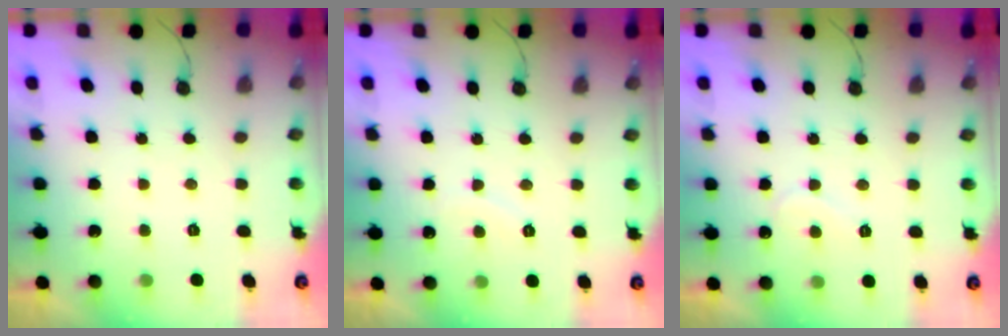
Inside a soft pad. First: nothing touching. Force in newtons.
{"total": 5.6, "press": 5.6, "slide": 0.3}
{"total": 4.4, "press": 4.4, "slide": 0.4}